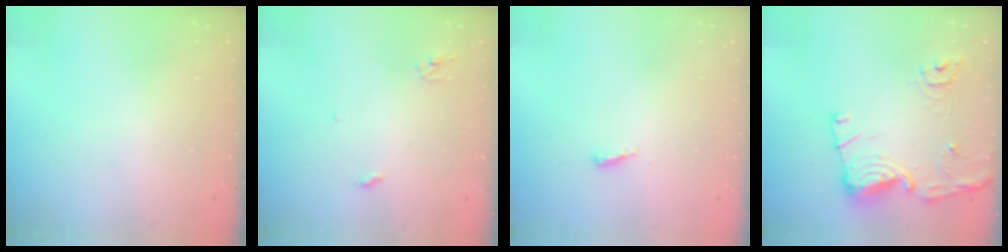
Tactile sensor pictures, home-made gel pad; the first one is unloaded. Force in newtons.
{"total": 2.8, "press": 2.8, "slide": 0.2}
{"total": 4.2, "press": 4.1, "slide": 0.4}
{"total": 15.1, "press": 15.0, "slide": 1.6}